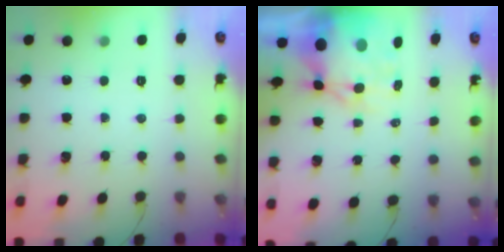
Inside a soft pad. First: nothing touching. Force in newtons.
{"total": 13.0, "press": 12.5, "slide": 3.6}